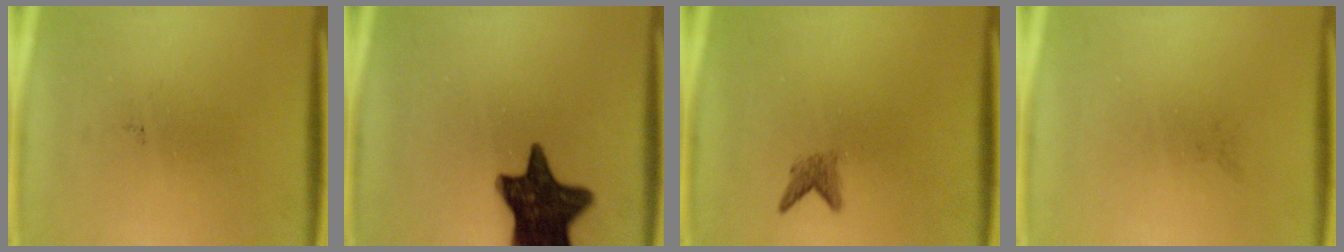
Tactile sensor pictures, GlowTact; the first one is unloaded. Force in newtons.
{"total": 15.1}
{"total": 1.7}
{"total": 0.0}